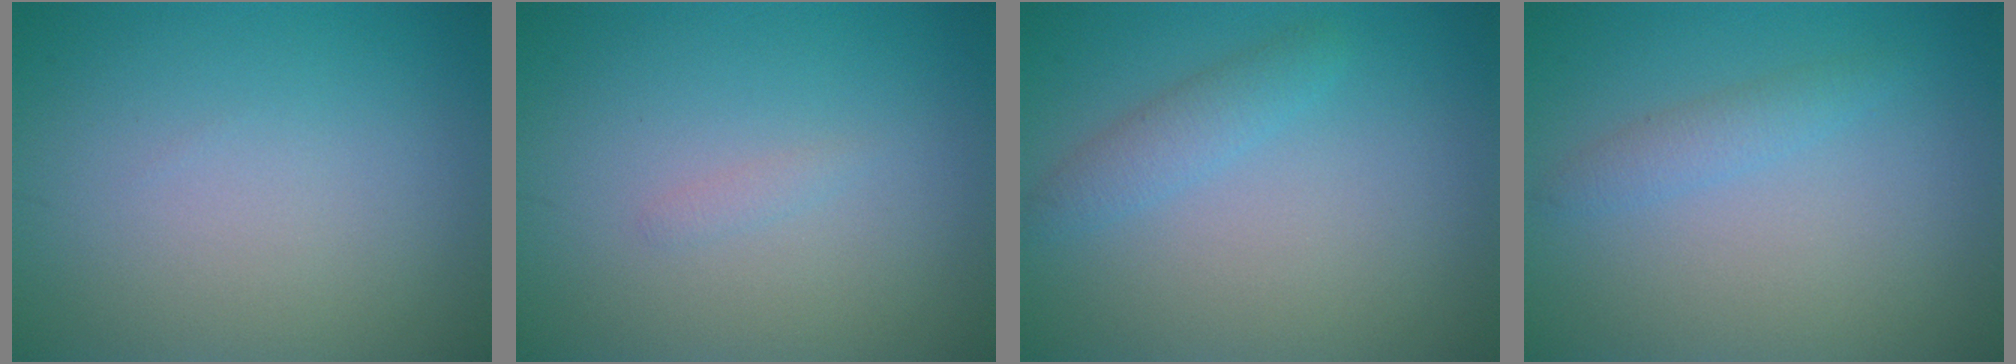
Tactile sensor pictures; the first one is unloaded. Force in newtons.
{"total": 0.5, "press": 0.5, "slide": 0.0}
{"total": 1.9, "press": 1.9, "slide": 0.1}
{"total": 1.5, "press": 1.5, "slide": 0.0}